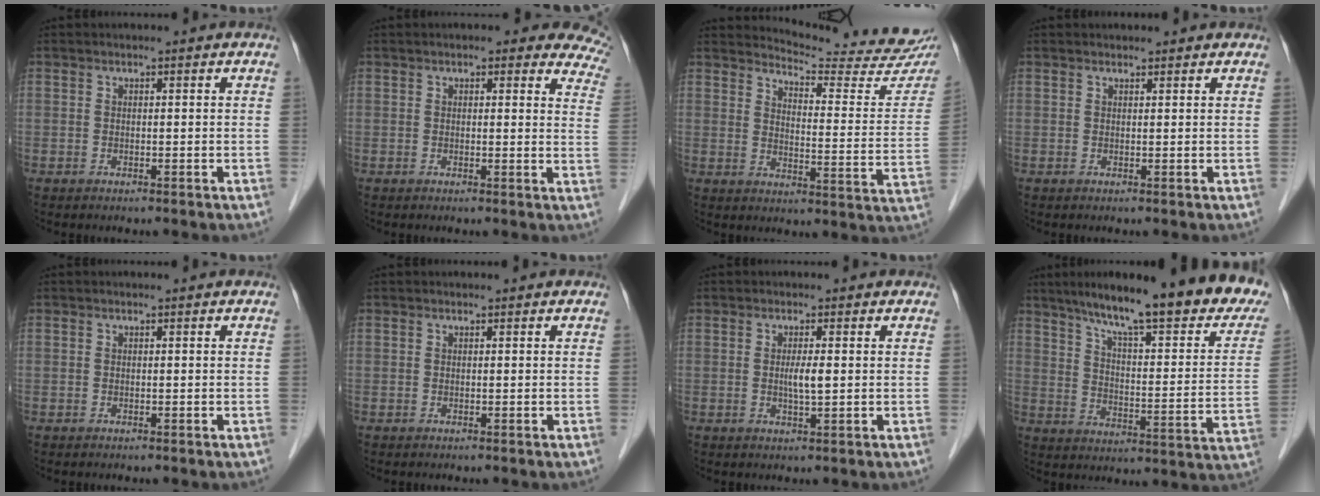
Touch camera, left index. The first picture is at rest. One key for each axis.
{"total": 11.2, "fx": 8.9, "fy": 3.9, "fz": 5.6, "tx": -0.026, "ty": -0.005, "tz": 0.066}
{"total": 16.7, "fx": 16.4, "fy": 0.0, "fz": 3.1, "tx": -0.043, "ty": -0.109, "tz": 0.186}
{"total": 1.5, "fx": 1.4, "fy": 0.5, "fz": 0.3, "tx": -0.008, "ty": 0.012, "tz": 0.019}
{"total": 0.0}
{"total": 0.0}
{"total": 2.2, "fx": 0.1, "fy": 0.2, "fz": 2.2, "tx": -0.044, "ty": -0.002, "tz": 0.003}
{"total": 25.0, "fx": 19.5, "fy": 3.4, "fz": 15.2, "tx": -0.223, "ty": -0.022, "tz": 0.261}